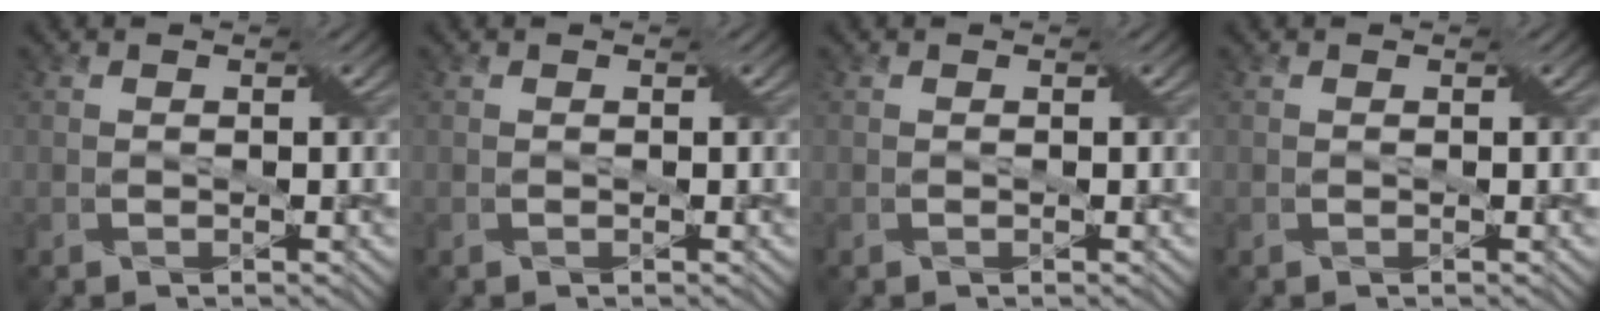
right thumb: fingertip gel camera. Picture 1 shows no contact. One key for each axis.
{"total": 0.0}
{"total": 0.0}
{"total": 0.0}